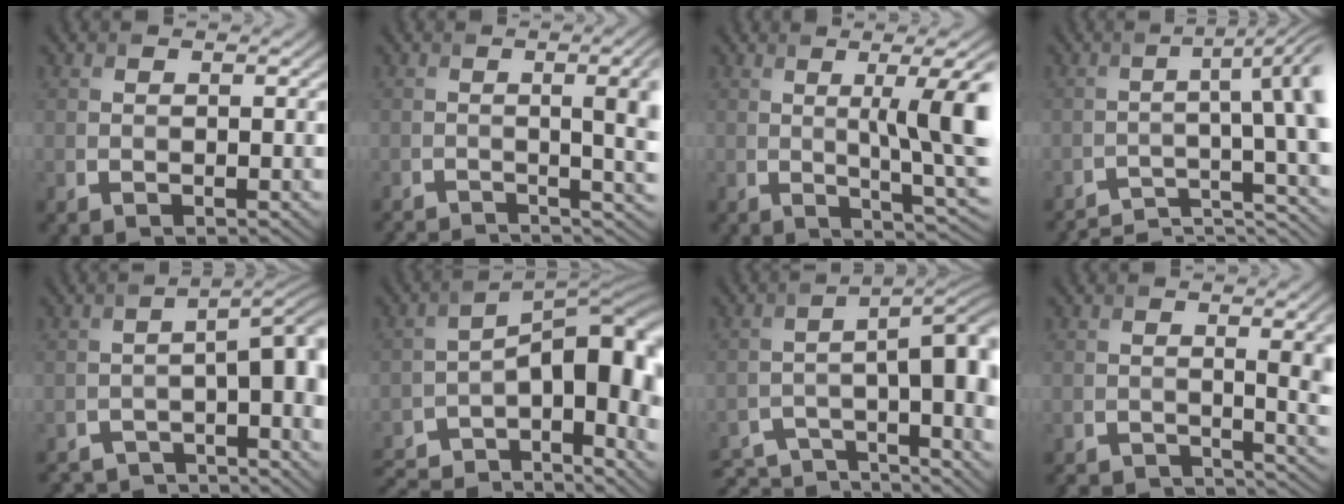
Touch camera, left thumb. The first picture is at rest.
{"total": 9.5, "force": [-2.1, 3.1, 8.7], "torque": [-0.076, -0.008, -0.022]}
{"total": 10.8, "force": [1.0, 2.2, 10.6], "torque": [-0.132, 0.014, 0.027]}
{"total": 10.9, "force": [-6.1, 2.3, 8.7], "torque": [-0.101, 0.004, -0.087]}
{"total": 6.9, "force": [-4.7, 1.8, 4.7], "torque": [-0.065, -0.008, -0.073]}
{"total": 13.1, "force": [-8.1, 4.2, 9.4], "torque": [-0.148, -0.010, -0.133]}
{"total": 10.0, "force": [-6.6, 2.7, 7.0], "torque": [-0.109, -0.010, -0.094]}
{"total": 5.3, "force": [-1.2, 1.8, 4.9], "torque": [-0.058, -0.010, -0.013]}